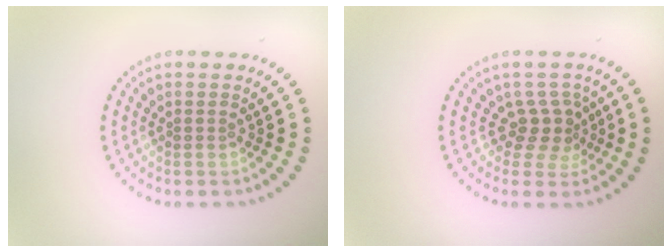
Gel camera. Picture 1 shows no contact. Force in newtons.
{"total": 2.6, "press": 1.9, "slide": 1.9}